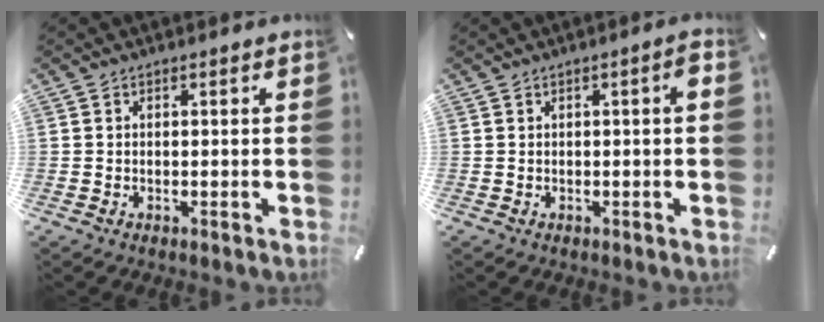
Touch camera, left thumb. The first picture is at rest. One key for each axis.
{"total": 2.2, "fx": 0.1, "fy": 0.3, "fz": 2.2, "tx": -0.038, "ty": 0.002, "tz": 0.001}